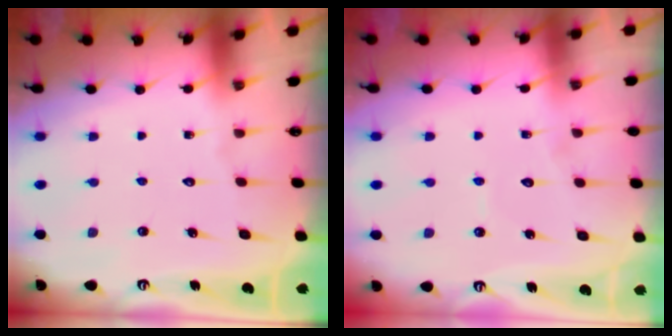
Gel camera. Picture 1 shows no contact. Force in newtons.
{"total": 3.7, "press": 3.7, "slide": 0.3}